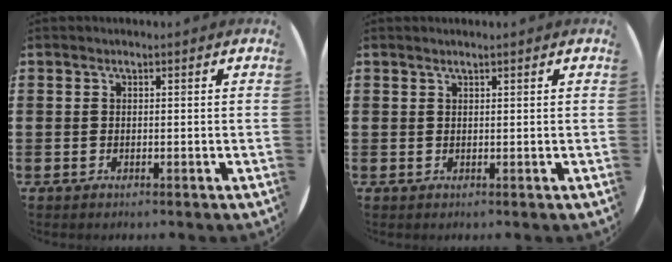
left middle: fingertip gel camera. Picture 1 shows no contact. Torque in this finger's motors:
{"motor_torque": [0.29, -0.34, -0.07, 0.01]}